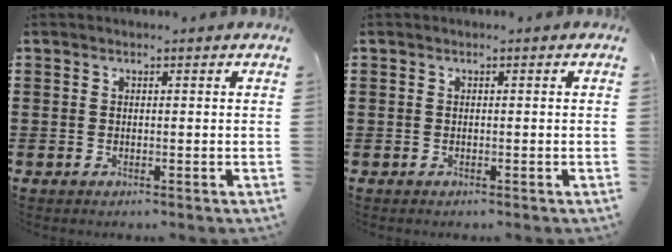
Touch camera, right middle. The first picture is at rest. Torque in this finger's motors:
{"motor_torque": [-0.42, -0.37, -0.01, -0.01]}